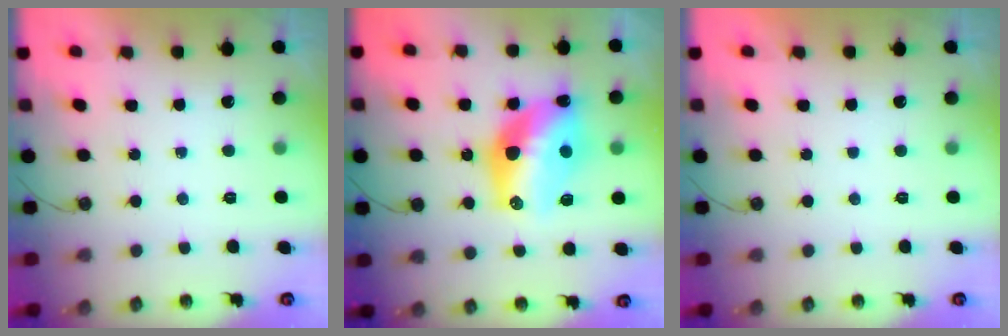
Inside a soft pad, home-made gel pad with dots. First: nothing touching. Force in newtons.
{"total": 15.4, "press": 15.4, "slide": 1.1}
{"total": 0.0}